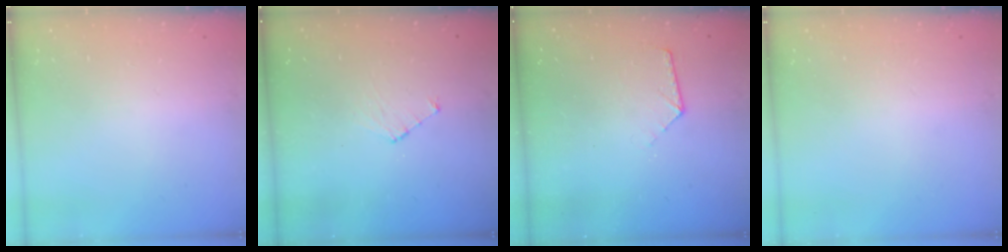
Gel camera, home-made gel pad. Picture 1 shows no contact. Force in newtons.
{"total": 4.3, "press": 4.3, "slide": 0.4}
{"total": 6.5, "press": 6.5, "slide": 0.5}
{"total": 0.0}